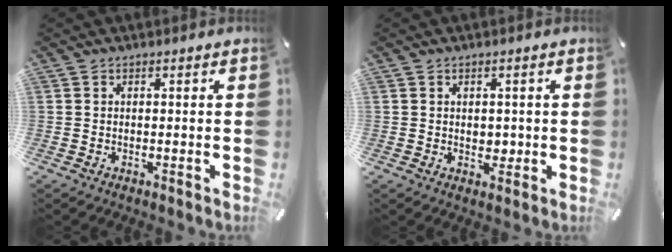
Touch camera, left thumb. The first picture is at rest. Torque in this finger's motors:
{"motor_torque": [0.43, 0.81, 0.14, -0.19, 0.04]}